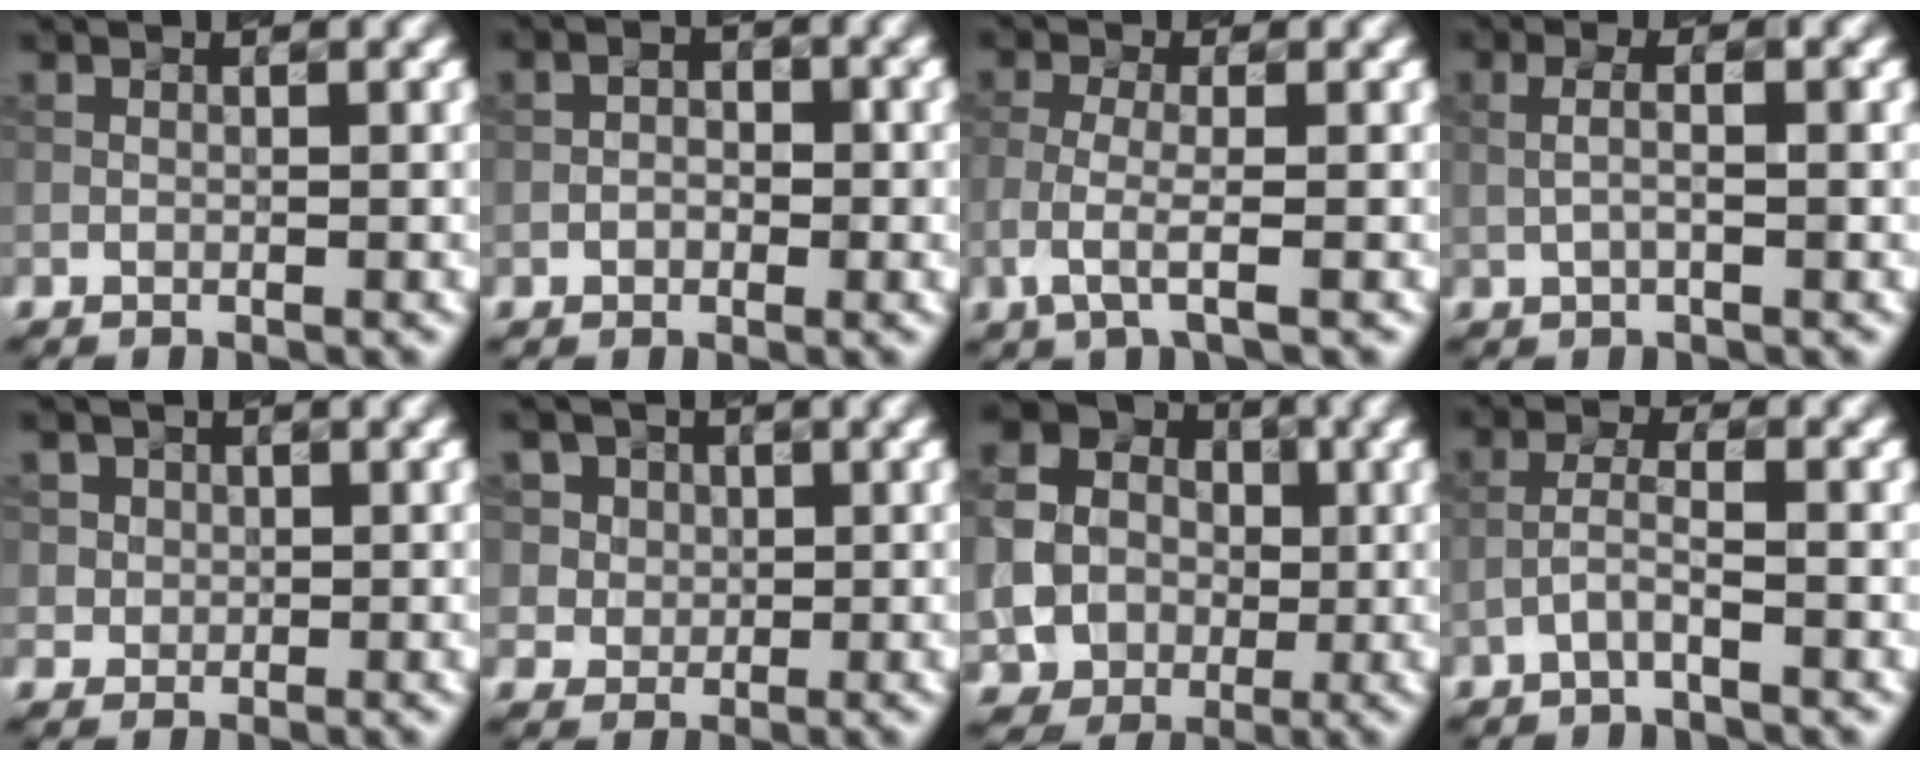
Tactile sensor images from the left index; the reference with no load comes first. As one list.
[{"total": 1.6, "force": [-0.5, 1.0, 1.2], "torque": [-0.014, 0.006, -0.011]}, {"total": 2.5, "force": [-1.2, 0.6, 2.1], "torque": [-0.054, 0.002, -0.023]}, {"total": 2.0, "force": [0.0, 0.4, 1.9], "torque": [-0.037, 0.003, 0.002]}, {"total": 2.6, "force": [1.2, 2.3, 0.3], "torque": [-0.014, 0.002, 0.025]}, {"total": 6.6, "force": [3.5, 5.3, 1.8], "torque": [-0.046, 0.016, 0.053]}, {"total": 11.2, "force": [-1.0, 10.6, 3.3], "torque": [-0.107, 0.004, -0.026]}, {"total": 1.9, "force": [-1.2, 0.3, 1.5], "torque": [-0.036, 0.013, -0.025]}]